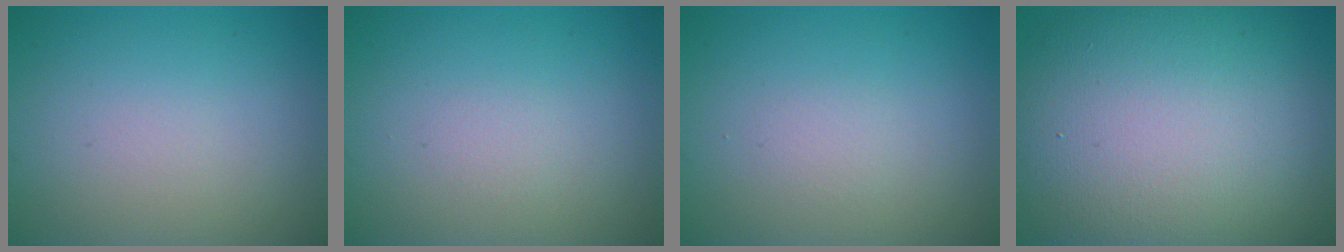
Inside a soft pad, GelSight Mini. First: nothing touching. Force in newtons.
{"total": 0.6, "press": 0.6, "slide": 0.1}
{"total": 0.7, "press": 0.7, "slide": 0.0}
{"total": 15.8, "press": 15.8, "slide": 1.0}